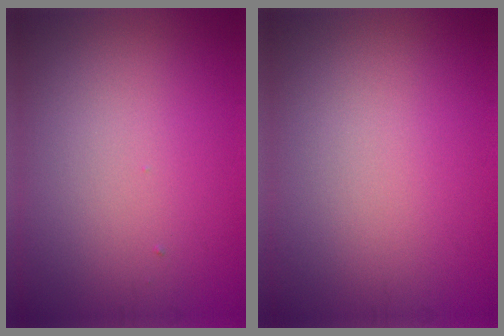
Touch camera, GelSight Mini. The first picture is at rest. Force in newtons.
{"total": 0.0}